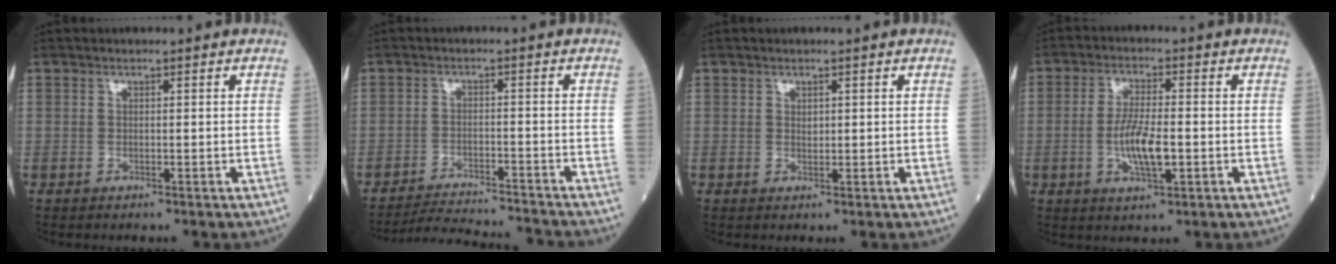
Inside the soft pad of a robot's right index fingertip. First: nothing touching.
{"total": 10.6, "force": [-10.5, -0.4, 1.8], "torque": [-0.028, -0.007, -0.159]}
{"total": 0.7, "force": [0.3, 0.5, 0.5], "torque": [-0.007, -0.001, 0.005]}
{"total": 6.8, "force": [-1.3, 1.5, 6.5], "torque": [-0.132, -0.005, -0.023]}